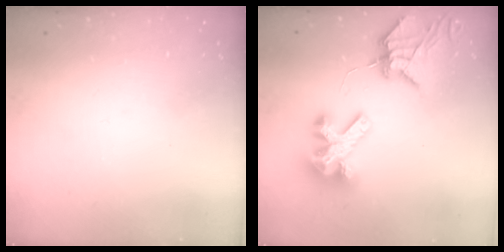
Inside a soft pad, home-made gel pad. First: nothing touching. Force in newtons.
{"total": 11.8, "press": 11.7, "slide": 1.3}